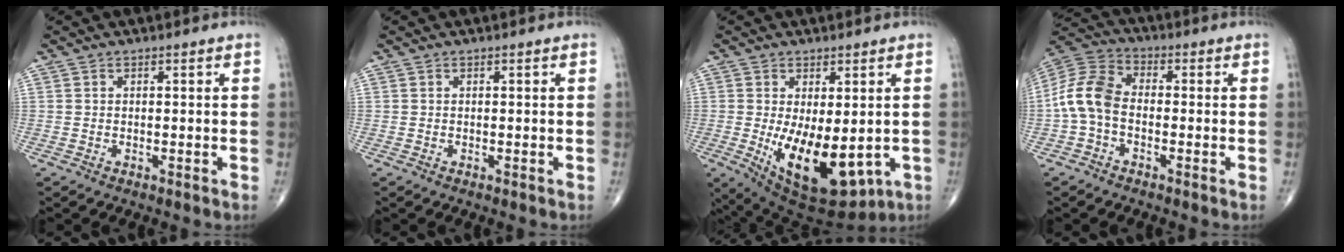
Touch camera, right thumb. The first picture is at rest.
{"total": 0.0}
{"total": 15.1, "force": [-2.8, 7.4, 12.9], "torque": [-0.202, -0.026, -0.016]}
{"total": 9.6, "force": [-1.6, 6.2, 7.1], "torque": [-0.142, 0.029, -0.047]}